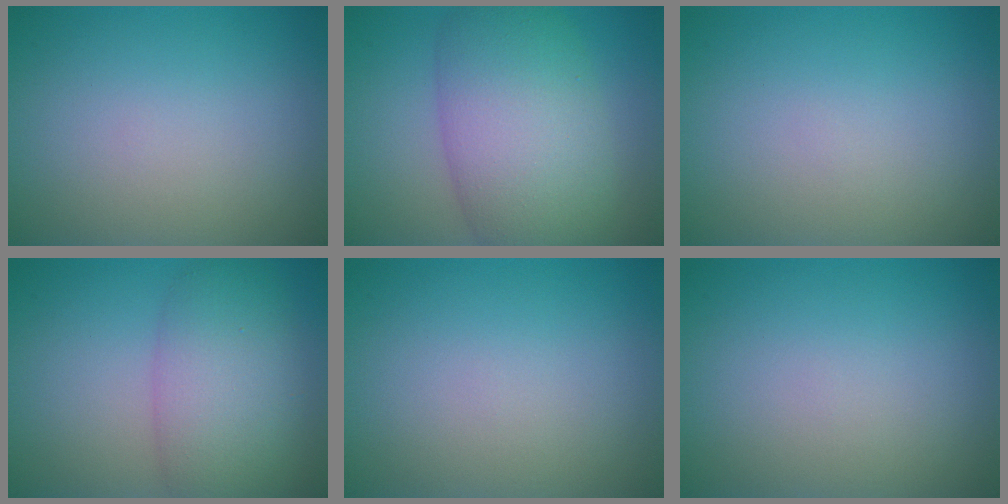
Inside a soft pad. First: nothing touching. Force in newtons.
{"total": 9.7, "press": 9.7, "slide": 0.5}
{"total": 0.0}
{"total": 6.7, "press": 6.7, "slide": 0.4}
{"total": 0.0}
{"total": 0.0}